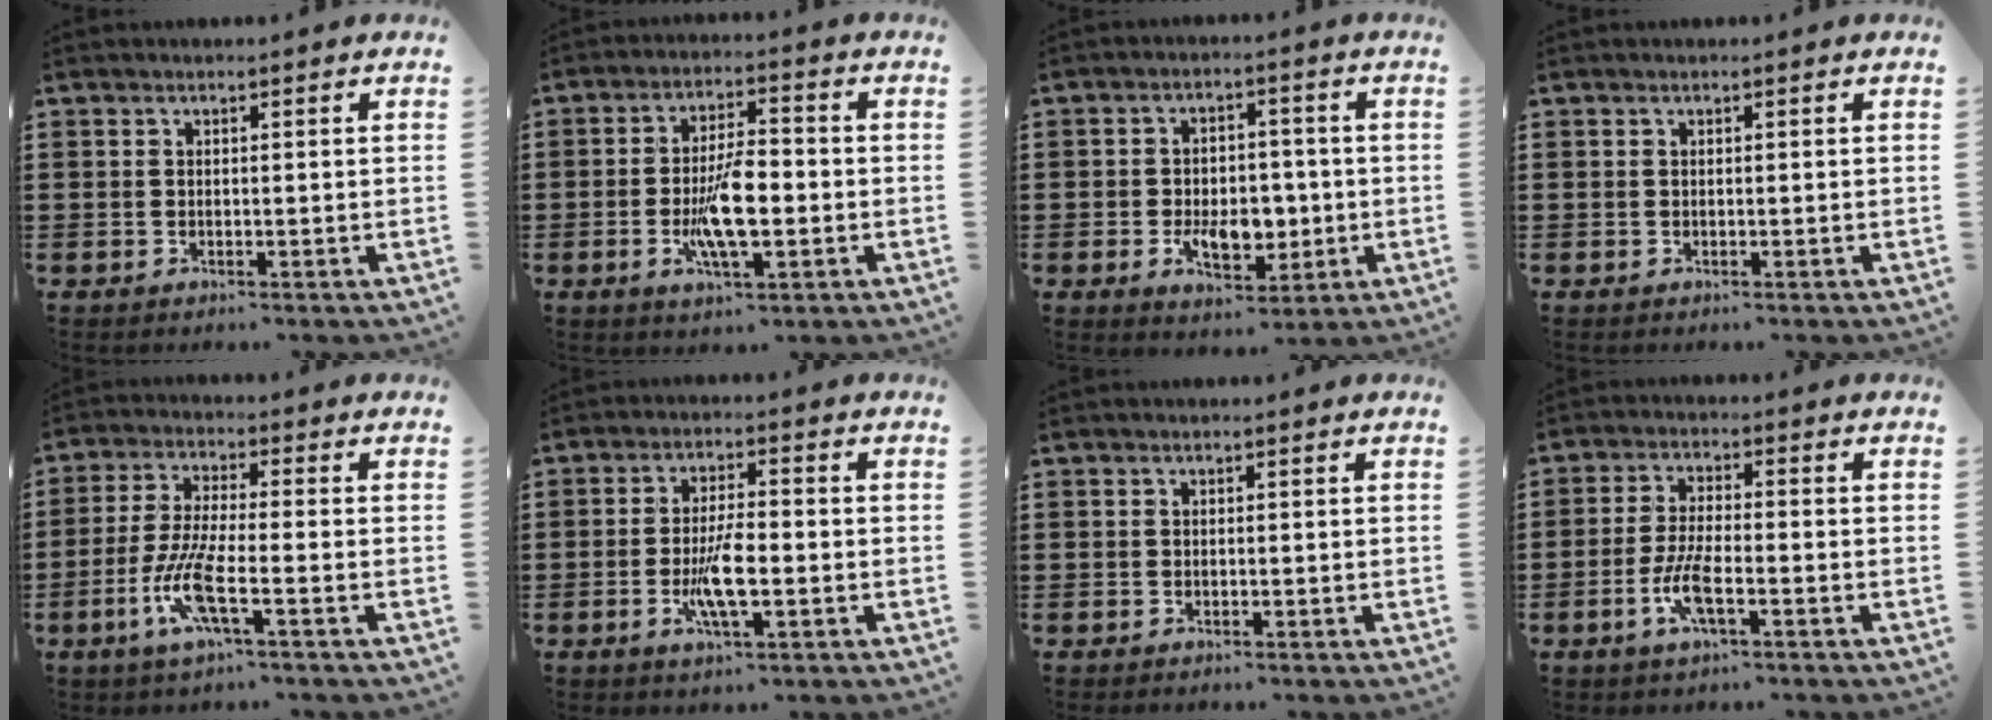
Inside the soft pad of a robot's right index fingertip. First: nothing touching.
{"total": 8.8, "force": [-1.8, 3.2, 8.0], "torque": [-0.175, -0.009, -0.039]}
{"total": 7.0, "force": [-1.5, 4.5, 5.1], "torque": [-0.087, 0.009, -0.024]}
{"total": 0.0}
{"total": 8.3, "force": [-3.4, 1.7, 7.4], "torque": [-0.168, -0.015, -0.070]}
{"total": 6.4, "force": [-1.6, 1.7, 5.9], "torque": [-0.127, -0.009, -0.033]}
{"total": 0.0}
{"total": 5.8, "force": [-2.4, 1.6, 5.0], "torque": [-0.117, -0.010, -0.049]}